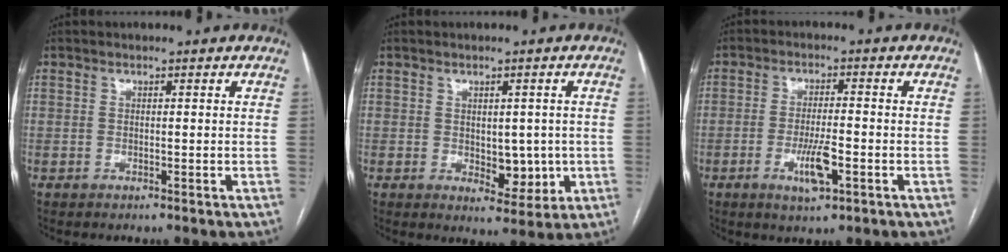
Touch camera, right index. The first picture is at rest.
{"total": 5.7, "force": [-0.4, 3.2, 4.6], "torque": [-0.053, -0.001, 0.007]}
{"total": 5.8, "force": [-2.2, 1.1, 5.2], "torque": [-0.098, -0.007, -0.035]}